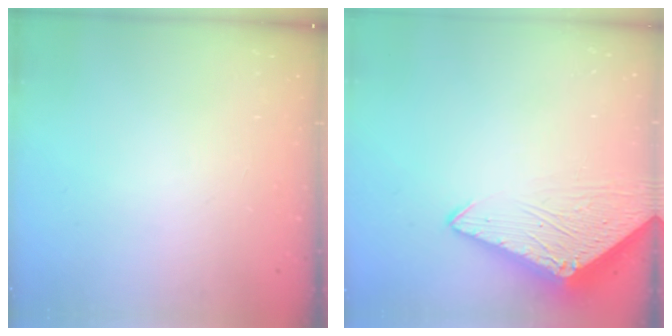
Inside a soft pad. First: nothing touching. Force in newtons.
{"total": 4.9, "press": 4.9, "slide": 0.5}